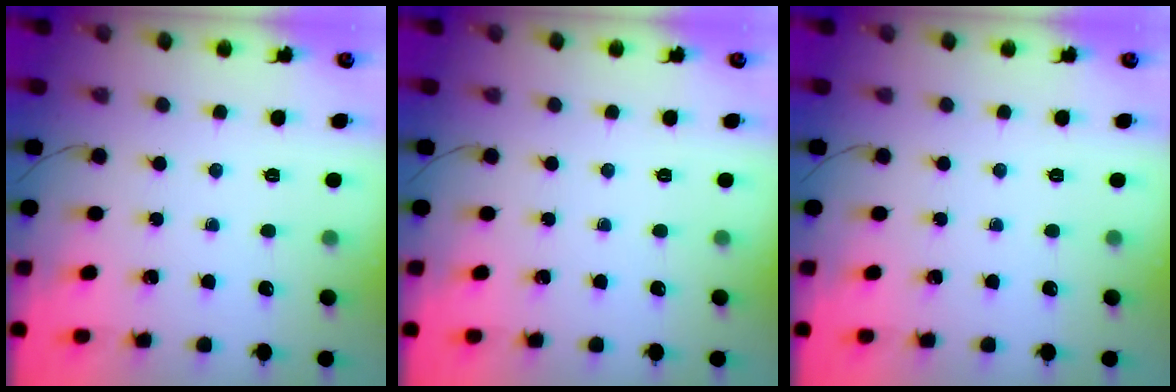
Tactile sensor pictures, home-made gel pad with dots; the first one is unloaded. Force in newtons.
{"total": 0.0}
{"total": 0.0}